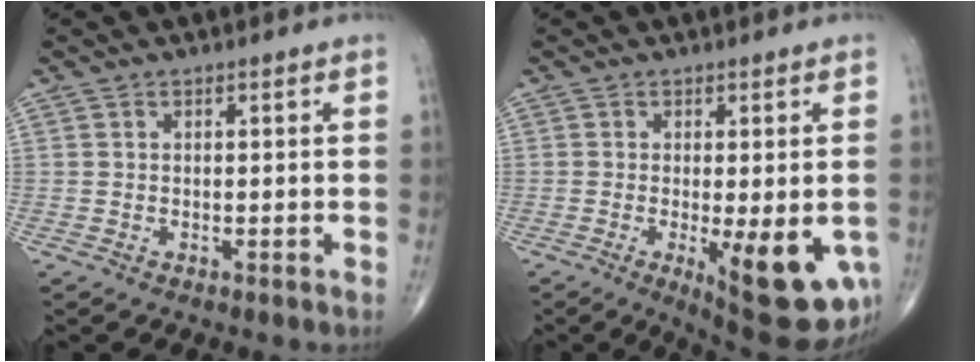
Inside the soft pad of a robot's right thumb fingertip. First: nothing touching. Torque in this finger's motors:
{"motor_torque": [0.83, 2.22, 0.18, -0.25, 0.28]}